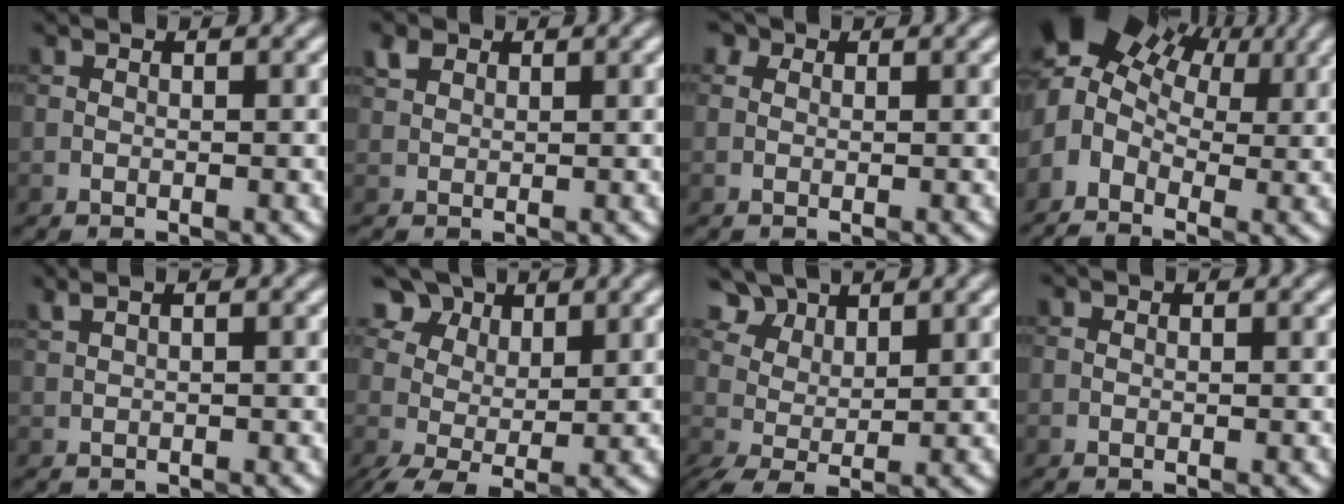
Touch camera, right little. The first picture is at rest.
{"total": 1.2, "force": [0.8, 0.8, 0.1], "torque": [0.003, 0.008, 0.016]}
{"total": 1.8, "force": [0.8, 1.5, 0.7], "torque": [-0.003, 0.005, -0.009]}
{"total": 8.4, "force": [2.2, 5.9, 5.5], "torque": [-0.114, 0.013, 0.033]}
{"total": 0.6, "force": [0.5, 0.1, 0.3], "torque": [-0.004, 0.009, 0.012]}
{"total": 6.0, "force": [2.8, 4.0, 3.5], "torque": [-0.078, 0.000, 0.055]}
{"total": 4.8, "force": [2.9, 2.8, 2.6], "torque": [-0.062, 0.008, 0.057]}
{"total": 0.0}